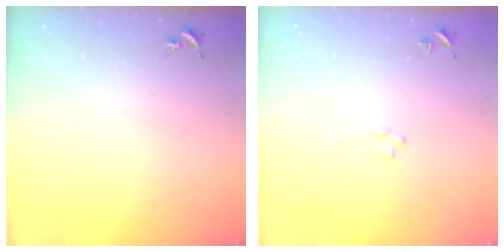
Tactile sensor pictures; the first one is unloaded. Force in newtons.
{"total": 0.8, "press": 0.7, "slide": 0.2}